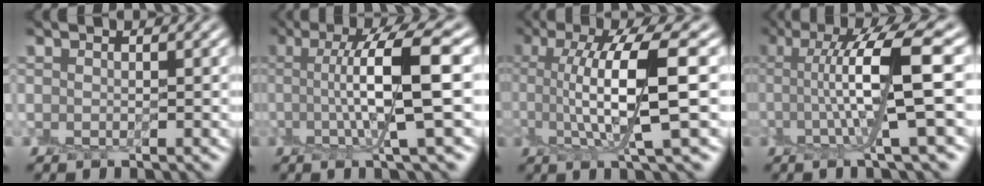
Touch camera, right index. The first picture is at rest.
{"total": 7.8, "force": [0.7, 1.3, 7.7], "torque": [-0.122, 0.011, 0.011]}
{"total": 8.7, "force": [1.7, 2.1, 8.2], "torque": [-0.144, 0.003, 0.034]}
{"total": 8.5, "force": [1.0, 1.5, 8.3], "torque": [-0.137, 0.007, 0.017]}